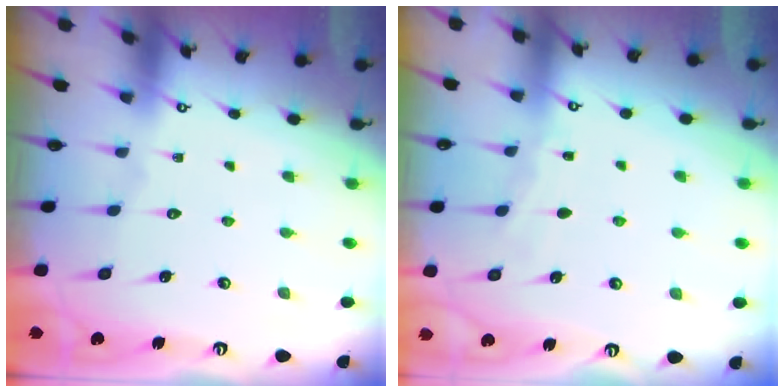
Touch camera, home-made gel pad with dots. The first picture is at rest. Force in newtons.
{"total": 4.1, "press": 4.0, "slide": 0.6}